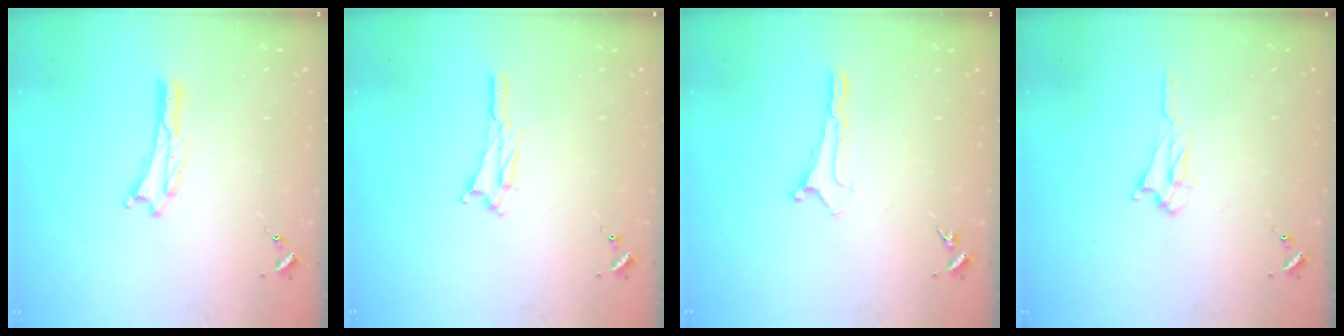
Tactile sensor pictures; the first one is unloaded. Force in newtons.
{"total": 1.5, "press": 1.5, "slide": 0.3}
{"total": 0.0}
{"total": 2.5, "press": 2.5, "slide": 0.3}